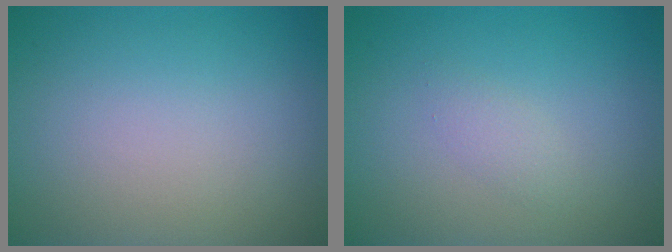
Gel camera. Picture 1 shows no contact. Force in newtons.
{"total": 1.1, "press": 1.1, "slide": 0.1}